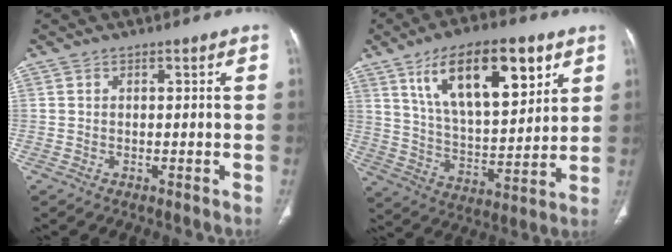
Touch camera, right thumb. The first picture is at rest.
{"total": 20.7, "force": [10.0, 8.7, 15.9], "torque": [-0.221, -0.042, 0.177]}